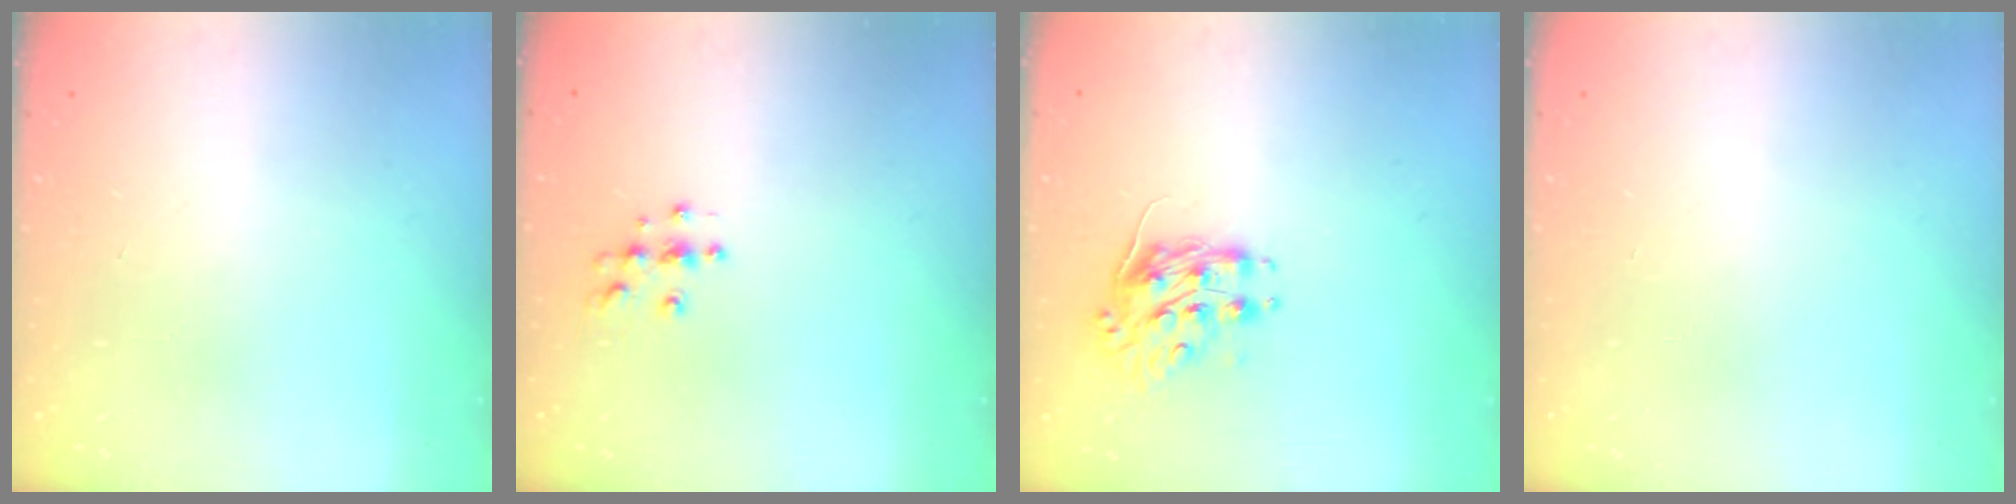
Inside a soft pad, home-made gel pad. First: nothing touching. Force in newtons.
{"total": 5.1, "press": 5.1, "slide": 0.3}
{"total": 8.2, "press": 8.1, "slide": 0.3}
{"total": 0.0}